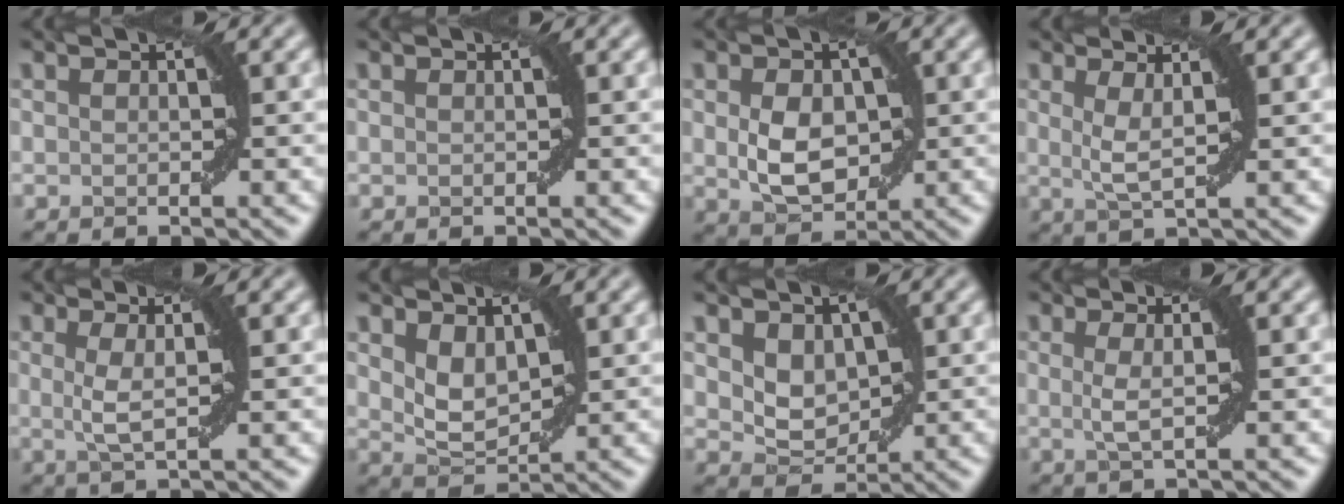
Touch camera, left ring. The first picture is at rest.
{"total": 0.0}
{"total": 4.4, "force": [-0.1, 3.0, 3.2], "torque": [-0.061, -0.005, 0.003]}
{"total": 2.2, "force": [0.8, 0.2, 2.0], "torque": [-0.042, -0.006, 0.015]}
{"total": 2.1, "force": [0.4, 0.1, 2.1], "torque": [-0.046, -0.005, 0.007]}
{"total": 3.0, "force": [1.4, 1.7, 2.0], "torque": [-0.049, -0.004, 0.031]}
{"total": 2.6, "force": [1.0, 1.9, 1.6], "torque": [-0.034, -0.008, 0.020]}
{"total": 1.7, "force": [0.3, 0.0, 1.7], "torque": [-0.037, -0.003, 0.005]}